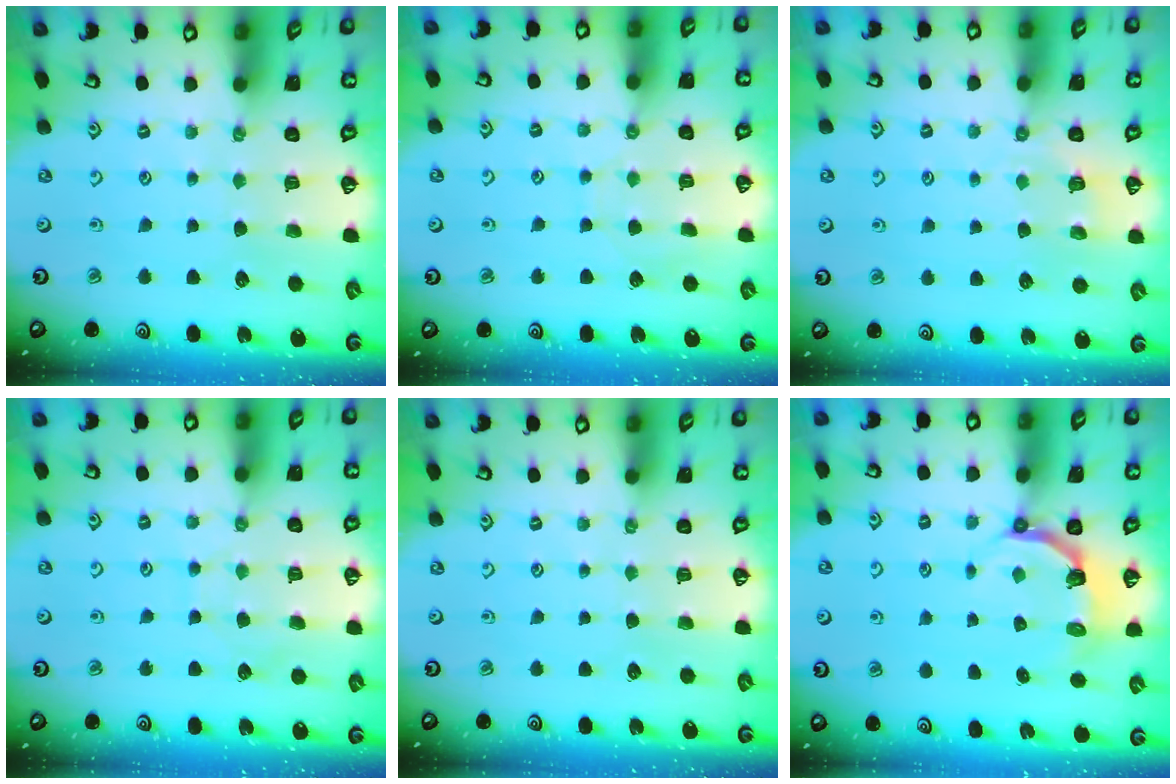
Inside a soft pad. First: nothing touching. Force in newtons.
{"total": 3.3, "press": 3.2, "slide": 0.4}
{"total": 3.0, "press": 2.5, "slide": 1.6}
{"total": 5.1, "press": 5.1, "slide": 0.5}
{"total": 0.0}
{"total": 4.8, "press": 3.2, "slide": 3.6}